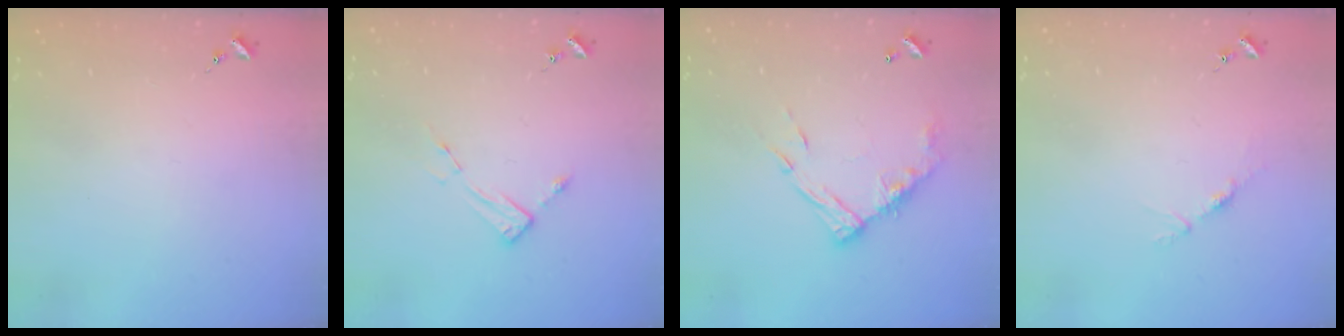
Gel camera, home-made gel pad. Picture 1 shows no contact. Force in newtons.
{"total": 4.4, "press": 4.4, "slide": 0.2}
{"total": 13.3, "press": 13.3, "slide": 1.1}
{"total": 4.0, "press": 3.9, "slide": 0.5}